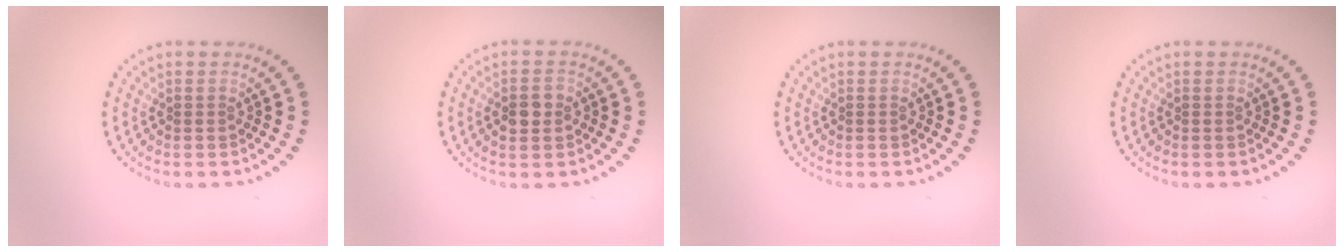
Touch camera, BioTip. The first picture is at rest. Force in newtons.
{"total": 2.5, "press": 2.5, "slide": 0.1}
{"total": 0.0}
{"total": 0.0}